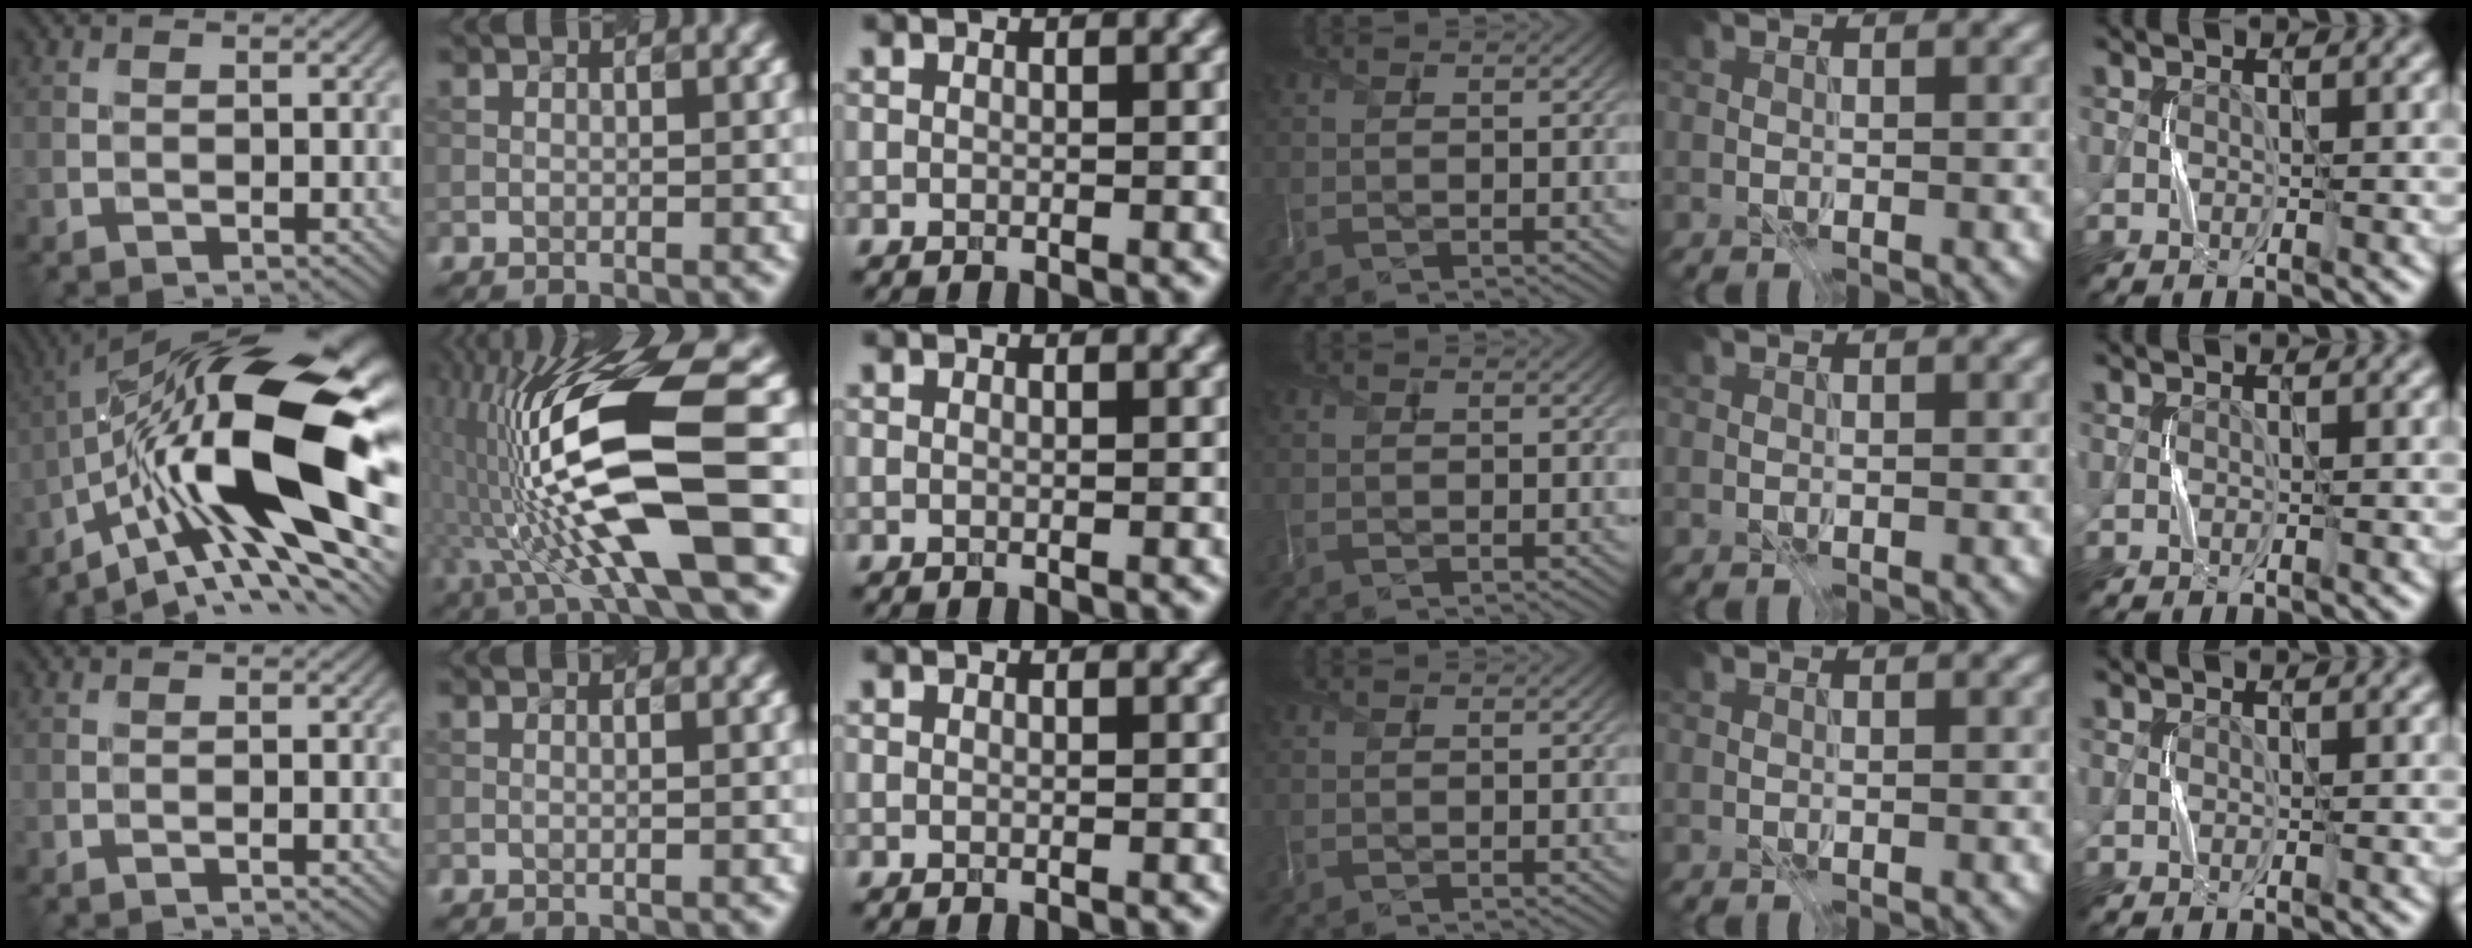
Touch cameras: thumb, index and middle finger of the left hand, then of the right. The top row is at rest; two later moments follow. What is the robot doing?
{"motion": "press", "object": "grip strengthener"}